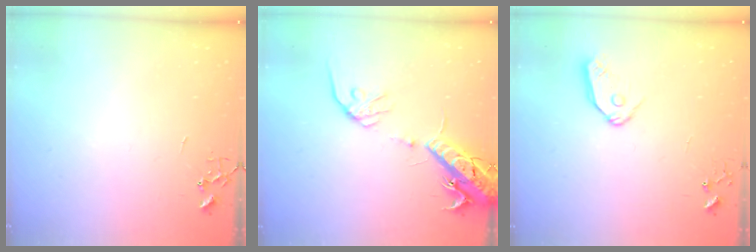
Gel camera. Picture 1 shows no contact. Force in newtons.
{"total": 16.5, "press": 16.2, "slide": 3.6}
{"total": 8.9, "press": 8.9, "slide": 1.0}